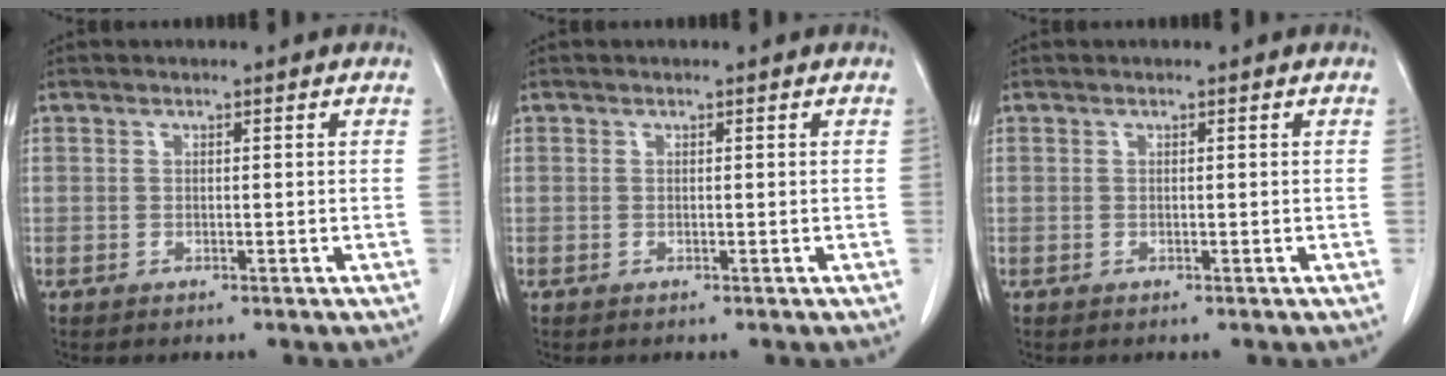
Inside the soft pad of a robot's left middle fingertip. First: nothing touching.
{"total": 0.0}
{"total": 0.0}